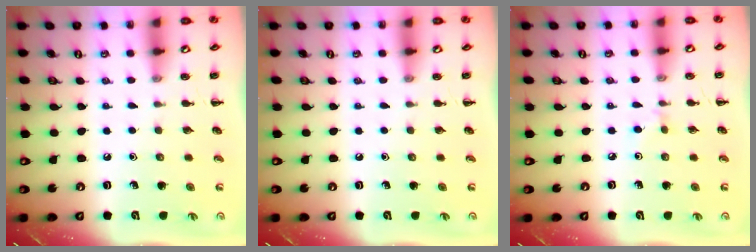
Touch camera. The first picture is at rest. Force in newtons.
{"total": 0.0}
{"total": 2.8, "press": 2.6, "slide": 1.1}